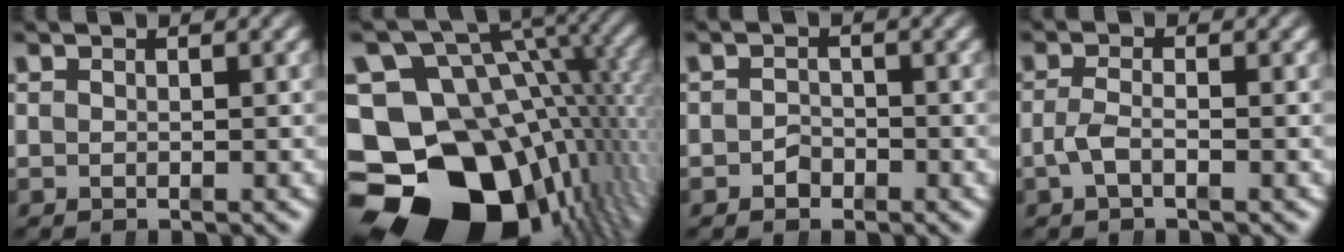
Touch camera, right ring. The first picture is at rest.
{"total": 25.3, "force": [-7.4, 18.5, 15.6], "torque": [-0.298, -0.087, -0.101]}
{"total": 1.4, "force": [-1.1, 0.8, 0.2], "torque": [0.003, -0.007, -0.018]}
{"total": 1.9, "force": [-1.1, 0.4, 1.5], "torque": [-0.034, -0.008, -0.017]}